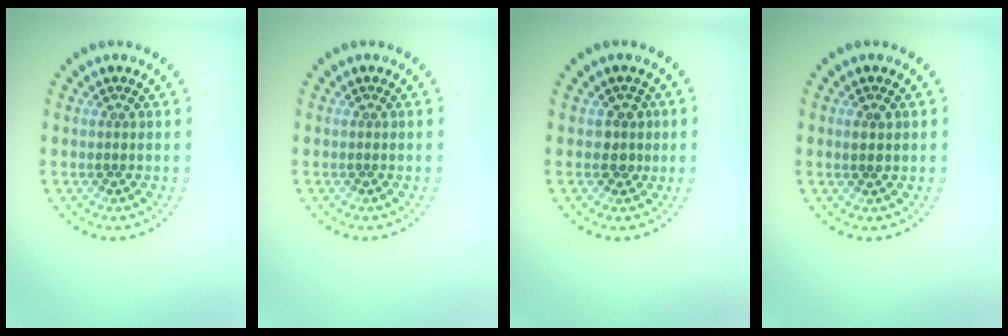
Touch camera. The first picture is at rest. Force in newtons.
{"total": 0.0}
{"total": 1.5, "press": 1.2, "slide": 0.9}
{"total": 1.1, "press": 1.0, "slide": 0.4}